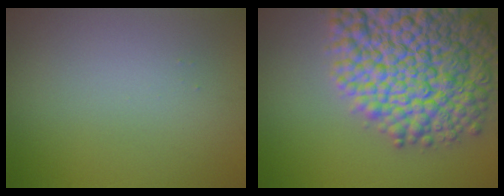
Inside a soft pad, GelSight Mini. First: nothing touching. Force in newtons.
{"total": 15.3, "press": 15.3, "slide": 0.5}